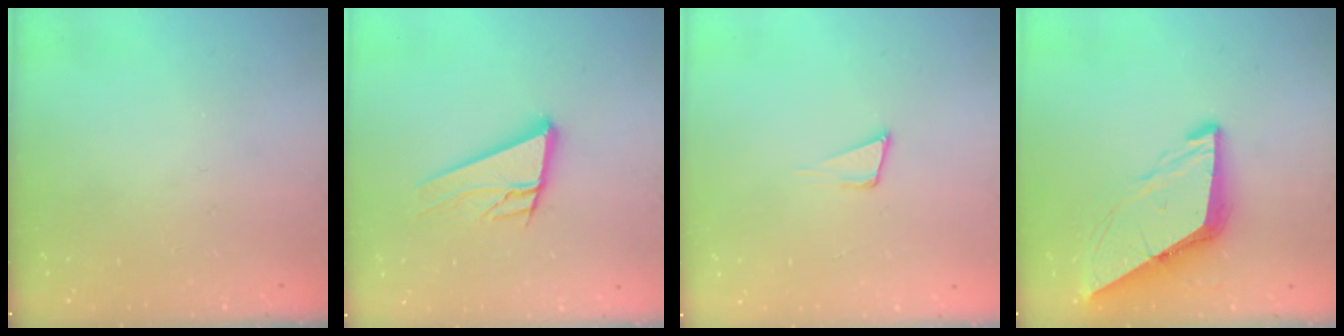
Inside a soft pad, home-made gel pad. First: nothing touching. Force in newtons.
{"total": 11.4, "press": 11.3, "slide": 2.0}
{"total": 5.1, "press": 3.8, "slide": 3.3}
{"total": 9.5, "press": 9.5, "slide": 1.1}